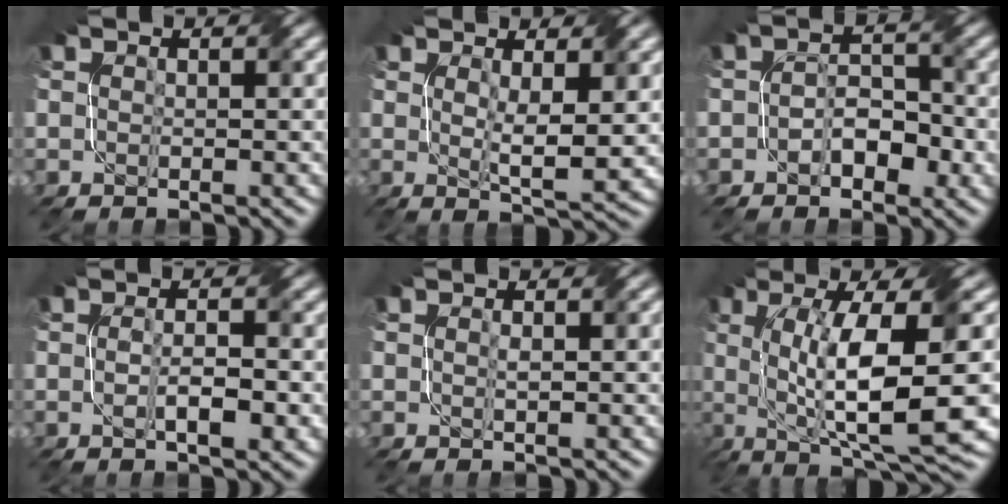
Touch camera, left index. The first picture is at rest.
{"total": 3.9, "force": [0.9, 0.9, 3.7], "torque": [-0.070, -0.011, 0.020]}
{"total": 3.1, "force": [-1.3, 1.9, 2.1], "torque": [-0.031, 0.006, -0.022]}
{"total": 3.0, "force": [-0.6, 0.8, 2.8], "torque": [-0.052, -0.002, -0.008]}
{"total": 1.2, "force": [0.2, 0.2, 1.2], "torque": [-0.018, 0.001, 0.003]}
{"total": 12.3, "force": [0.0, 2.9, 11.9], "torque": [-0.187, -0.005, 0.008]}